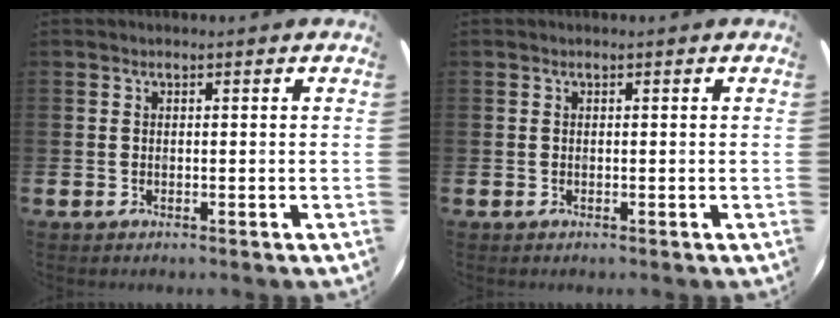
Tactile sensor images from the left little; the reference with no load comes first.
{"total": 0.0}